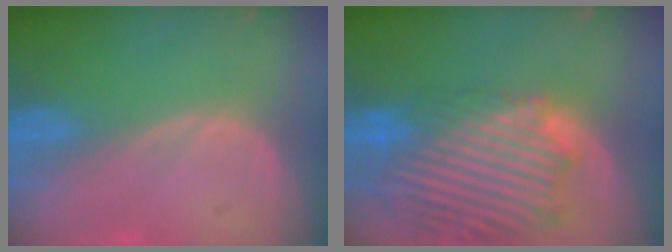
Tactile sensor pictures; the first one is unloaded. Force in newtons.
{"total": 14.3, "press": 12.3, "slide": 7.4}